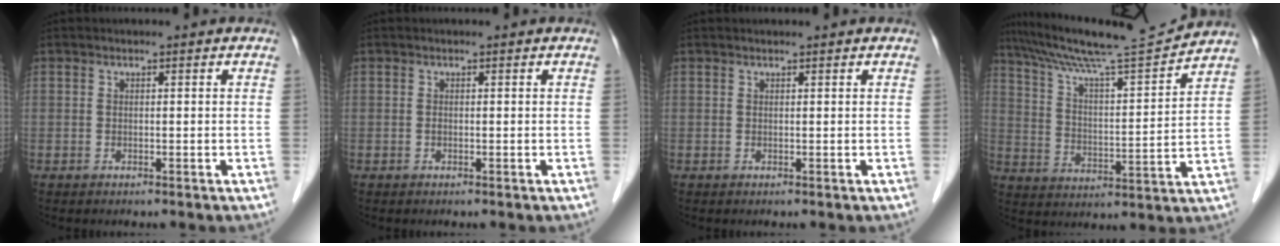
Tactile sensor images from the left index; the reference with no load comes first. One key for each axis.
{"total": 0.0}
{"total": 0.9, "fx": 0.9, "fy": -0.1, "fz": 0.2, "tx": -0.006, "ty": 0.012, "tz": 0.018}
{"total": 15.1, "fx": 14.1, "fy": -1.1, "fz": 5.2, "tx": -0.099, "ty": -0.013, "tz": 0.228}